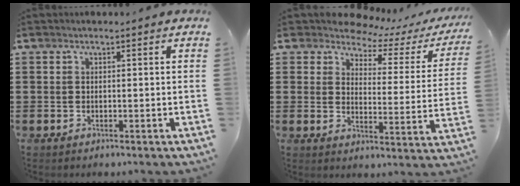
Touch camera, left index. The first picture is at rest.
{"total": 5.0, "force": [4.5, 1.8, 1.0], "torque": [-0.041, -0.030, 0.074]}